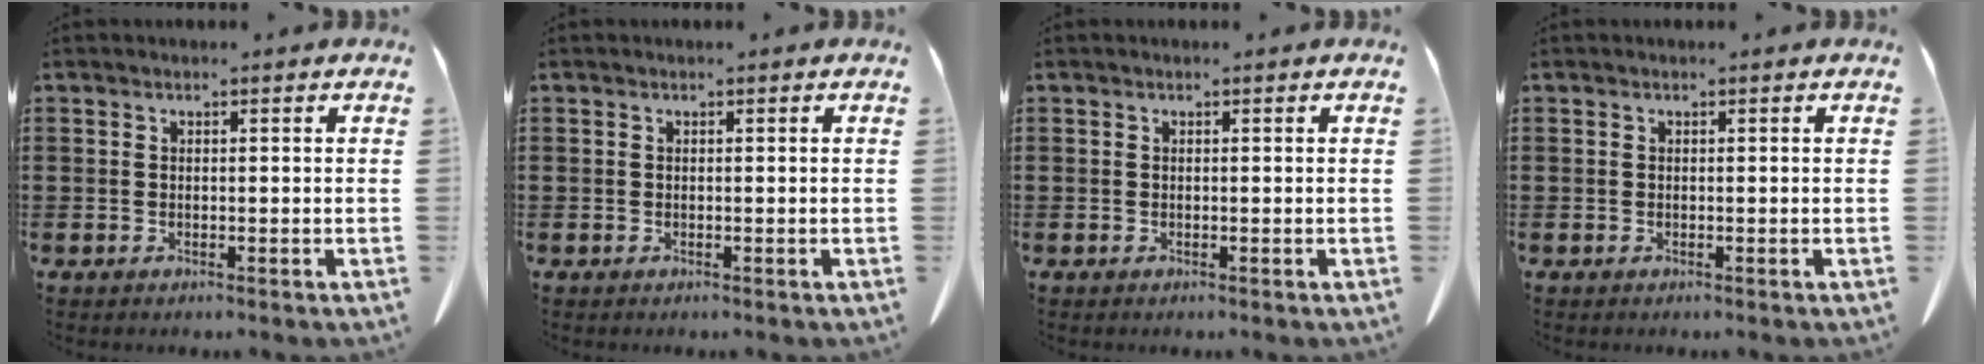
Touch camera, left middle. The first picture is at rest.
{"total": 0.0}
{"total": 0.0}
{"total": 0.0}